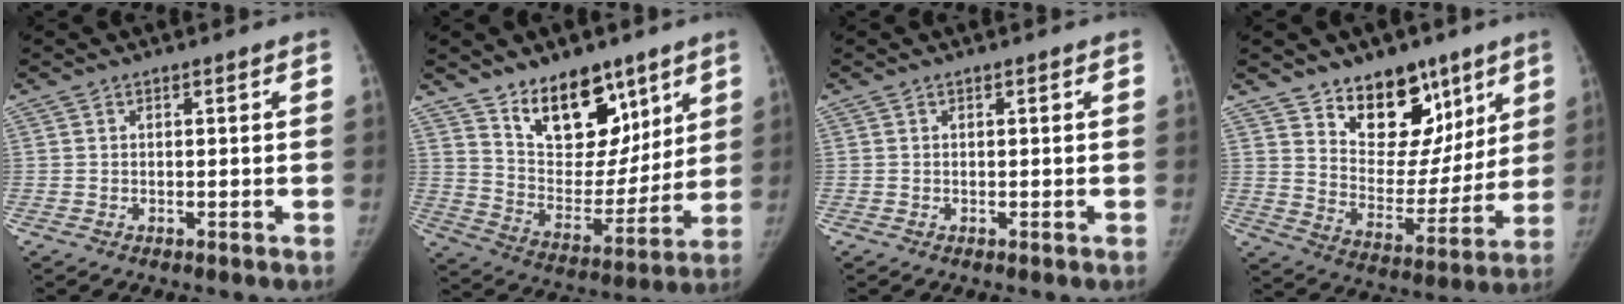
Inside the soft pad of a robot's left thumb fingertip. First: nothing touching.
{"total": 17.8, "force": [11.3, 10.0, 9.3], "torque": [-0.084, -0.079, 0.199]}
{"total": 0.0}
{"total": 17.0, "force": [10.8, 10.3, 8.0], "torque": [-0.055, -0.062, 0.179]}